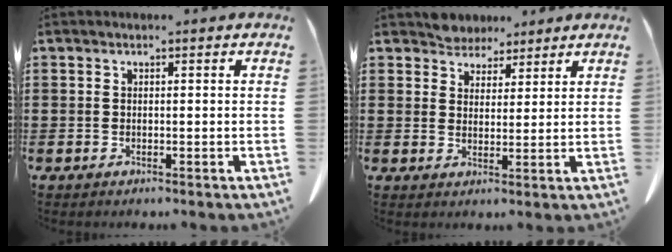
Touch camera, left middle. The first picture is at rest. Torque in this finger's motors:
{"motor_torque": [1.03, 0.39, 0.12, 0.04]}